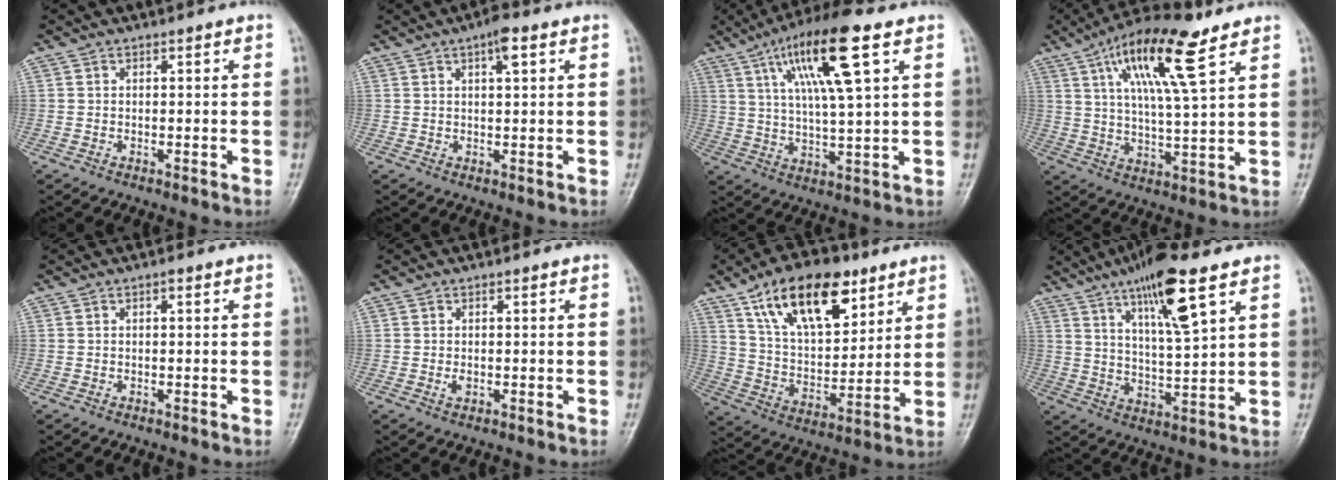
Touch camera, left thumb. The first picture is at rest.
{"total": 3.9, "force": [1.9, 1.1, 3.2], "torque": [-0.049, 0.000, 0.028]}
{"total": 15.8, "force": [6.9, 2.9, 13.9], "torque": [-0.253, -0.009, 0.123]}
{"total": 15.9, "force": [8.4, 3.6, 13.0], "torque": [-0.221, -0.020, 0.146]}
{"total": 0.7, "force": [0.3, 0.2, 0.6], "torque": [-0.010, 0.002, 0.002]}
{"total": 1.4, "force": [0.0, 0.8, 1.2], "torque": [-0.019, -0.001, 0.002]}
{"total": 19.0, "force": [10.8, 9.1, 12.7], "torque": [-0.168, -0.044, 0.192]}
{"total": 14.0, "force": [7.9, 2.7, 11.3], "torque": [-0.188, -0.033, 0.136]}